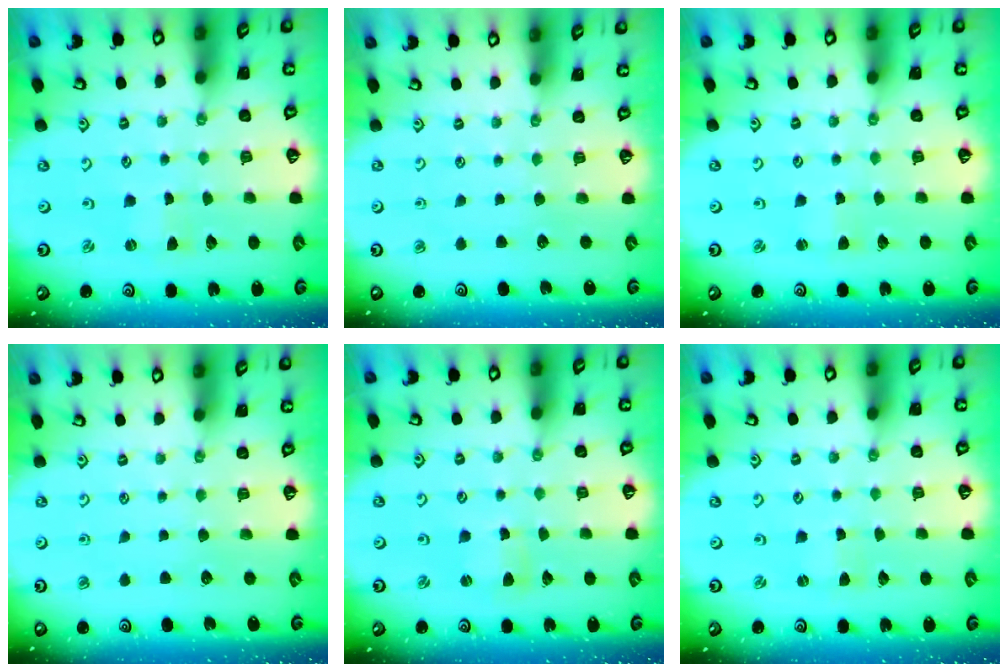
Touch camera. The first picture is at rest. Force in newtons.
{"total": 0.0}
{"total": 2.2, "press": 2.2, "slide": 0.2}
{"total": 0.0}
{"total": 1.5, "press": 1.4, "slide": 0.2}
{"total": 0.0}